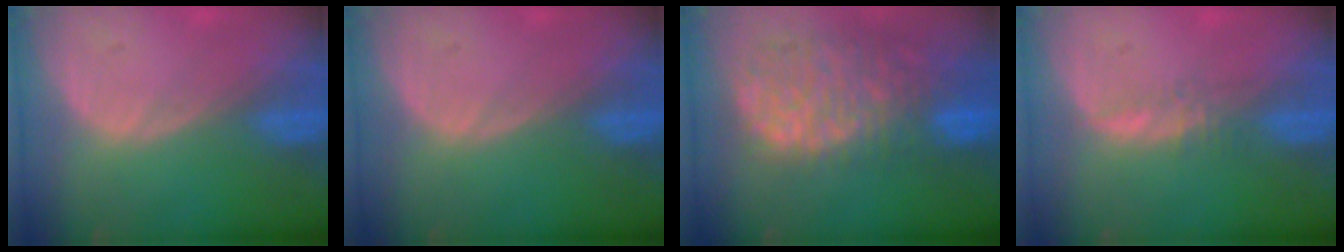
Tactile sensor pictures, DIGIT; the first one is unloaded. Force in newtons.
{"total": 0.0}
{"total": 12.9, "press": 10.6, "slide": 7.2}
{"total": 1.6, "press": 1.5, "slide": 0.5}